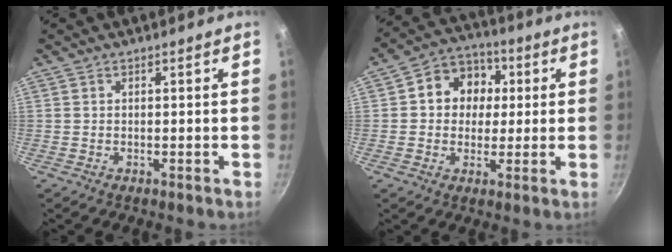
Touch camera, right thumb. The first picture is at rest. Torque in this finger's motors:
{"motor_torque": [-0.38, 0.56, 0.18, -0.03, 0.11]}